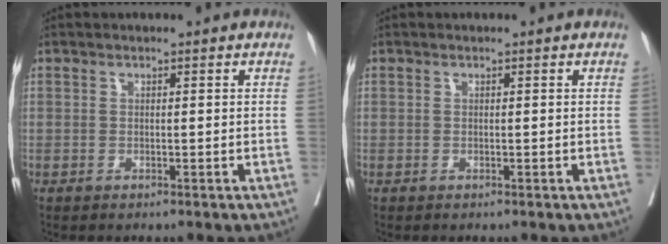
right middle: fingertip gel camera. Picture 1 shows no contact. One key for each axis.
{"total": 0.0}